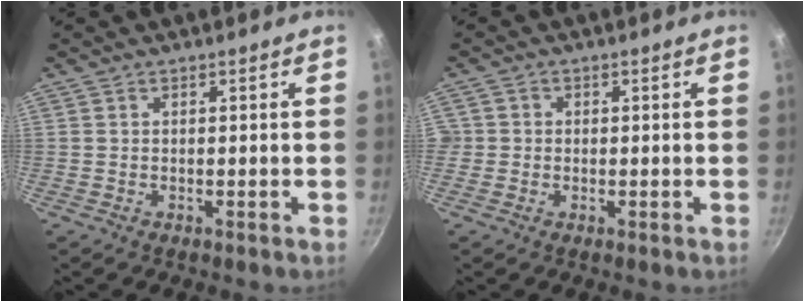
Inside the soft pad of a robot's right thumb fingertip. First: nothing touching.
{"total": 1.8, "force": [-0.2, 1.8, 0.3], "torque": [0.006, 0.005, -0.006]}